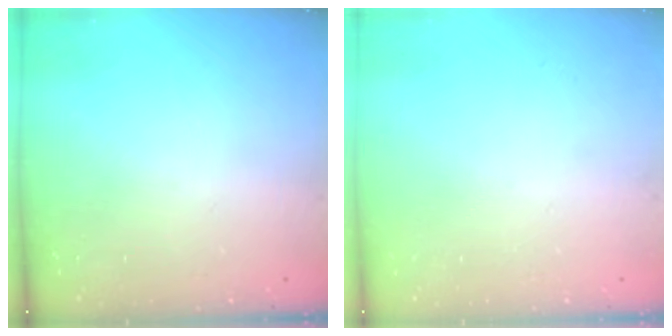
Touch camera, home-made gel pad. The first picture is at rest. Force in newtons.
{"total": 0.0}